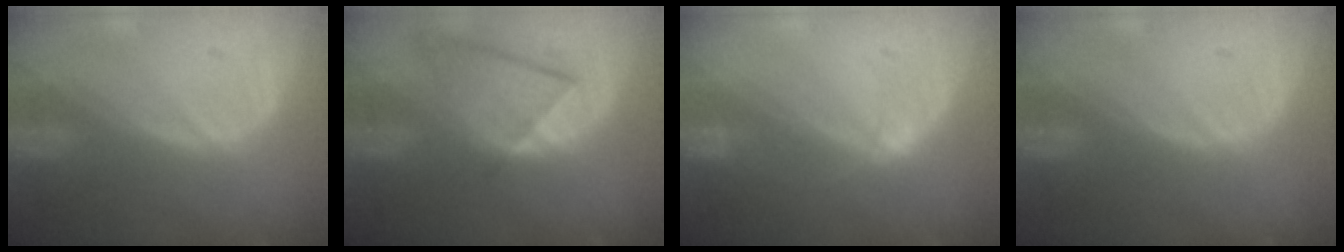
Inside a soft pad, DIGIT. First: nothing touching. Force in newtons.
{"total": 8.0, "press": 7.2, "slide": 3.5}
{"total": 2.5, "press": 2.5, "slide": 0.1}
{"total": 0.0}